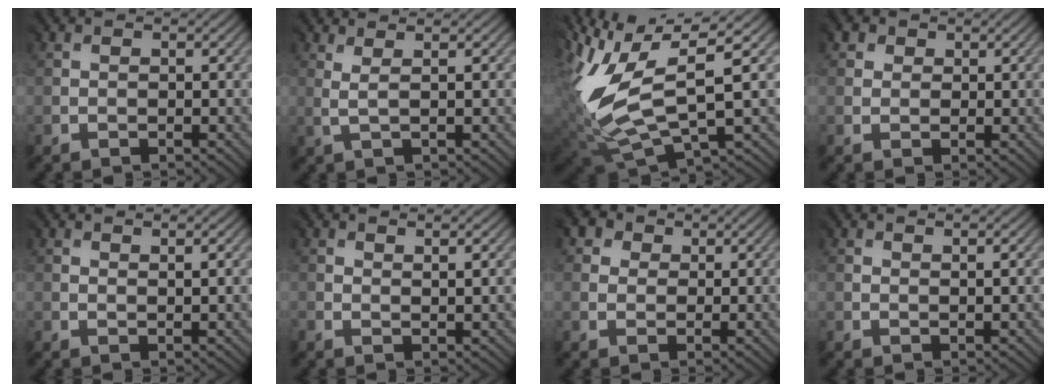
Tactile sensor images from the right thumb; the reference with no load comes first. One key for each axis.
{"total": 1.4, "fx": 1.0, "fy": -0.7, "fz": 0.7, "tx": -0.019, "ty": 0.000, "tz": 0.020}
{"total": 11.2, "fx": 2.5, "fy": 4.2, "fz": 10.1, "tx": -0.250, "ty": -0.009, "tz": 0.060}
{"total": 2.1, "fx": 1.2, "fy": 1.7, "fz": 0.1, "tx": -0.010, "ty": 0.001, "tz": 0.018}
{"total": 1.1, "fx": 1.1, "fy": 0.0, "fz": 0.4, "tx": -0.013, "ty": -0.004, "tz": 0.025}
{"total": 1.4, "fx": 1.2, "fy": 0.1, "fz": 0.6, "tx": -0.019, "ty": -0.004, "tz": 0.028}
{"total": 3.6, "fx": 2.0, "fy": 2.8, "fz": 1.0, "tx": -0.052, "ty": 0.009, "tz": 0.028}
{"total": 0.9, "fx": 0.8, "fy": -0.1, "fz": 0.2, "tx": -0.010, "ty": -0.003, "tz": 0.019}